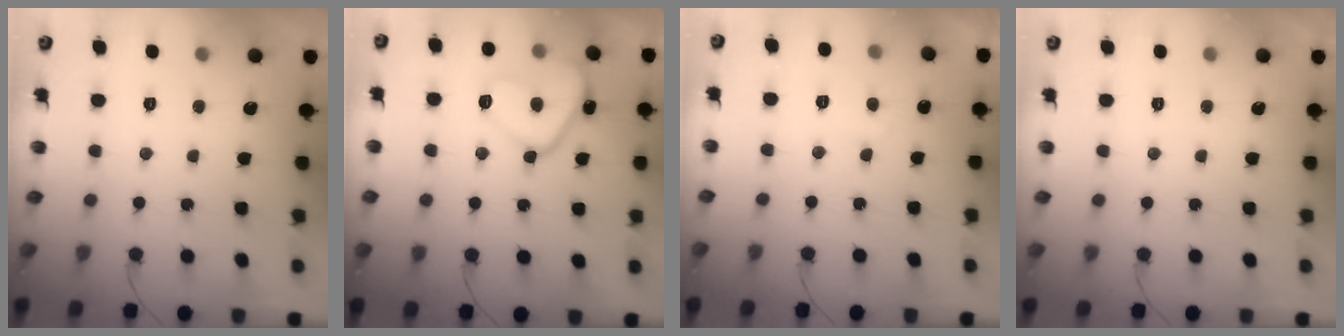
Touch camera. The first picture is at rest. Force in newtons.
{"total": 13.0, "press": 13.0, "slide": 1.2}
{"total": 2.6, "press": 2.5, "slide": 0.7}
{"total": 0.0}